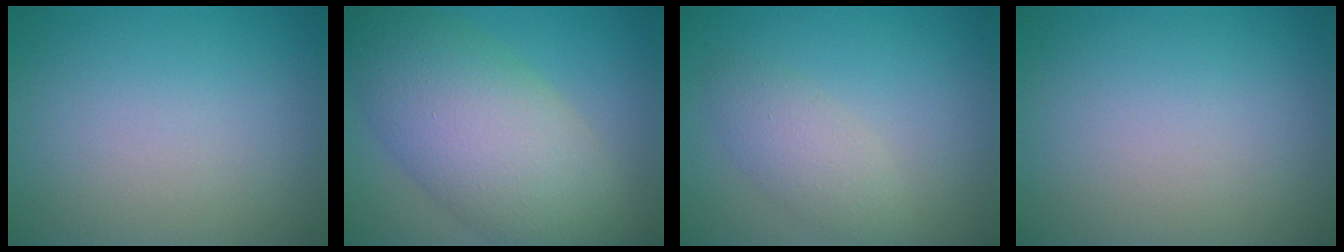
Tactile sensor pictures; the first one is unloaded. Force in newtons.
{"total": 10.3, "press": 10.2, "slide": 0.8}
{"total": 2.6, "press": 2.6, "slide": 0.2}
{"total": 0.0}